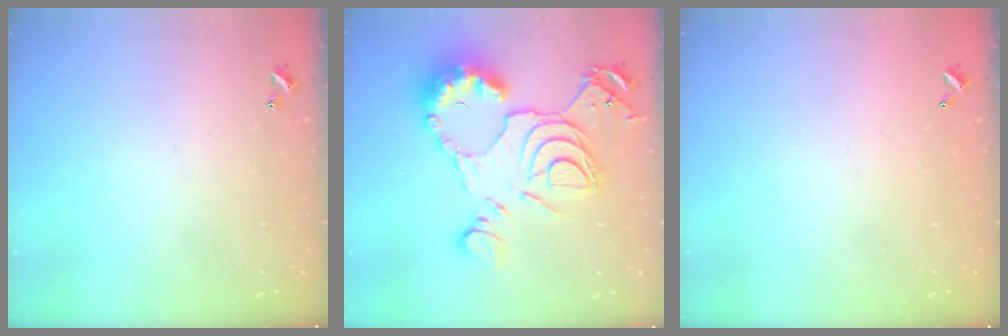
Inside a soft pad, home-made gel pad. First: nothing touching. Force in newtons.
{"total": 20.6, "press": 20.5, "slide": 2.1}
{"total": 2.9, "press": 2.9, "slide": 0.1}